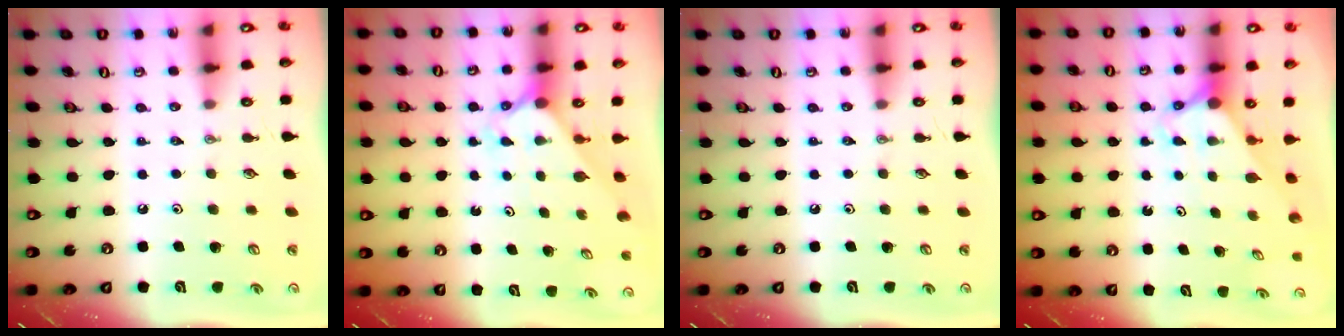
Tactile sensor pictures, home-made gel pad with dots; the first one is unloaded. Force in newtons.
{"total": 1.8, "press": 1.8, "slide": 0.1}
{"total": 0.0}
{"total": 2.9, "press": 2.9, "slide": 0.0}